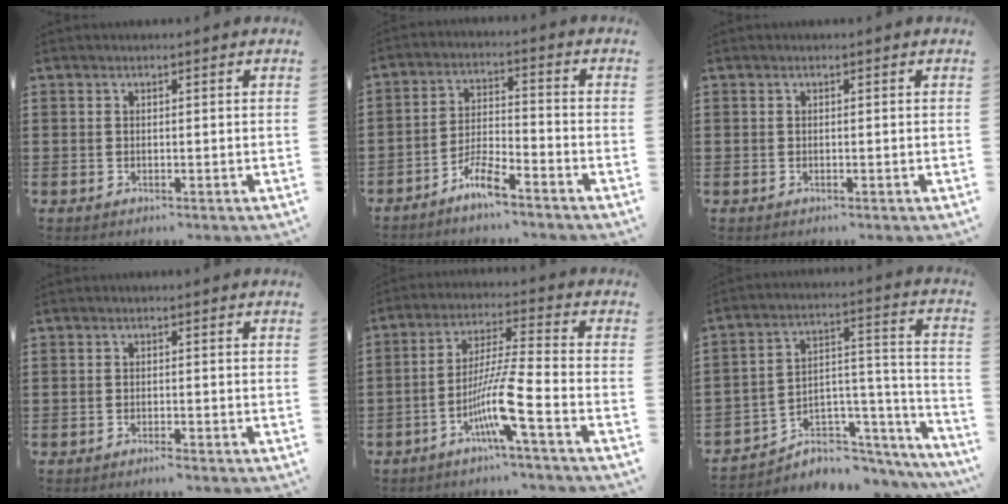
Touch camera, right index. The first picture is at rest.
{"total": 5.8, "force": [-4.8, 0.7, 3.0], "torque": [-0.074, -0.001, -0.095]}
{"total": 0.0}
{"total": 1.0, "force": [-0.9, 0.0, 0.4], "torque": [-0.010, -0.002, -0.018]}
{"total": 9.4, "force": [-4.6, 0.2, 8.2], "torque": [-0.169, -0.010, -0.092]}
{"total": 4.6, "force": [-3.3, 3.0, 1.1], "torque": [-0.028, -0.011, -0.062]}